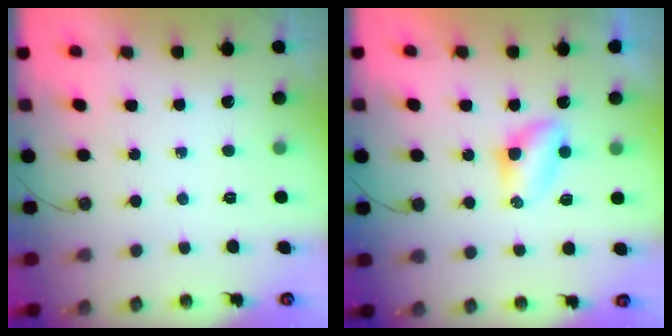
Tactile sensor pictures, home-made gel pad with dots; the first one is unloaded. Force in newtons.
{"total": 4.9, "press": 4.9, "slide": 0.6}